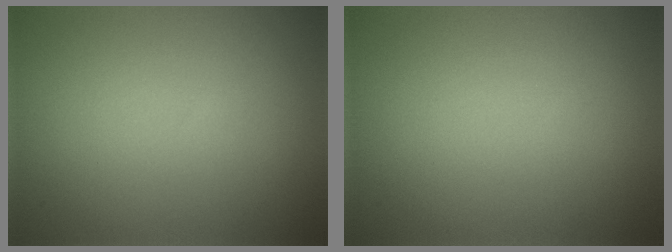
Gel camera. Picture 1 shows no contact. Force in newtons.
{"total": 0.0}